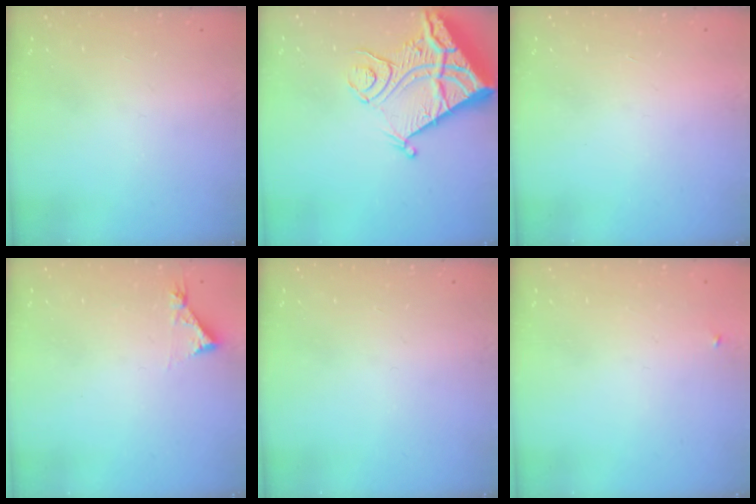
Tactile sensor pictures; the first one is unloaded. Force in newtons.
{"total": 17.7, "press": 17.5, "slide": 2.3}
{"total": 1.5, "press": 1.5, "slide": 0.1}
{"total": 4.3, "press": 4.3, "slide": 0.5}
{"total": 0.0}
{"total": 2.3, "press": 2.3, "slide": 0.2}